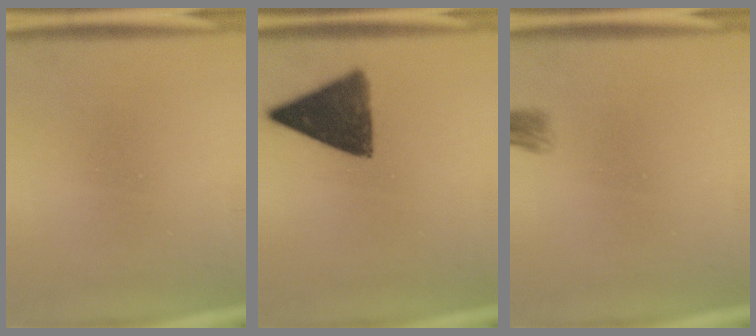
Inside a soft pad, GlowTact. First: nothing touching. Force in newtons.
{"total": 11.3}
{"total": 1.6}